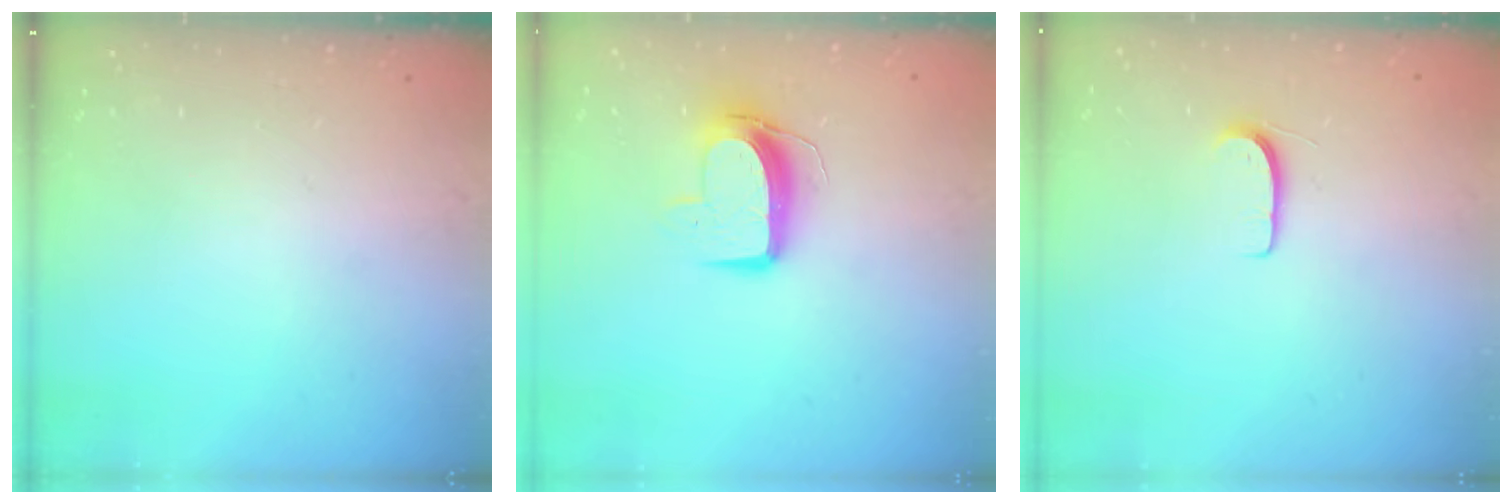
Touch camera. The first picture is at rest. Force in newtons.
{"total": 10.2, "press": 10.2, "slide": 0.8}
{"total": 5.2, "press": 5.2, "slide": 0.5}